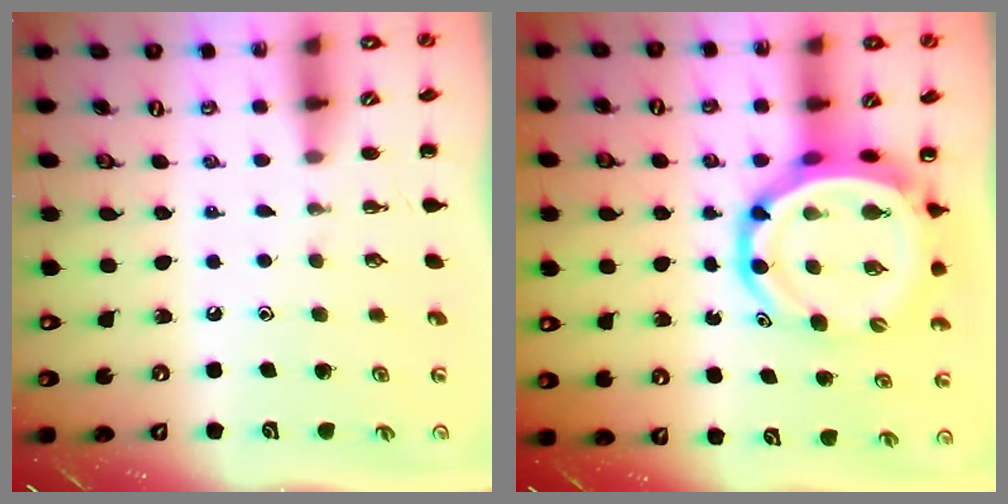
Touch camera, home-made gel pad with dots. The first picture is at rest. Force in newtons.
{"total": 12.6, "press": 12.1, "slide": 3.5}